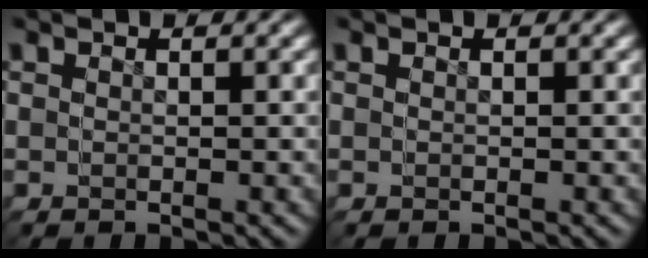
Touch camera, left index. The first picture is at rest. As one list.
[{"total": 0.0}]